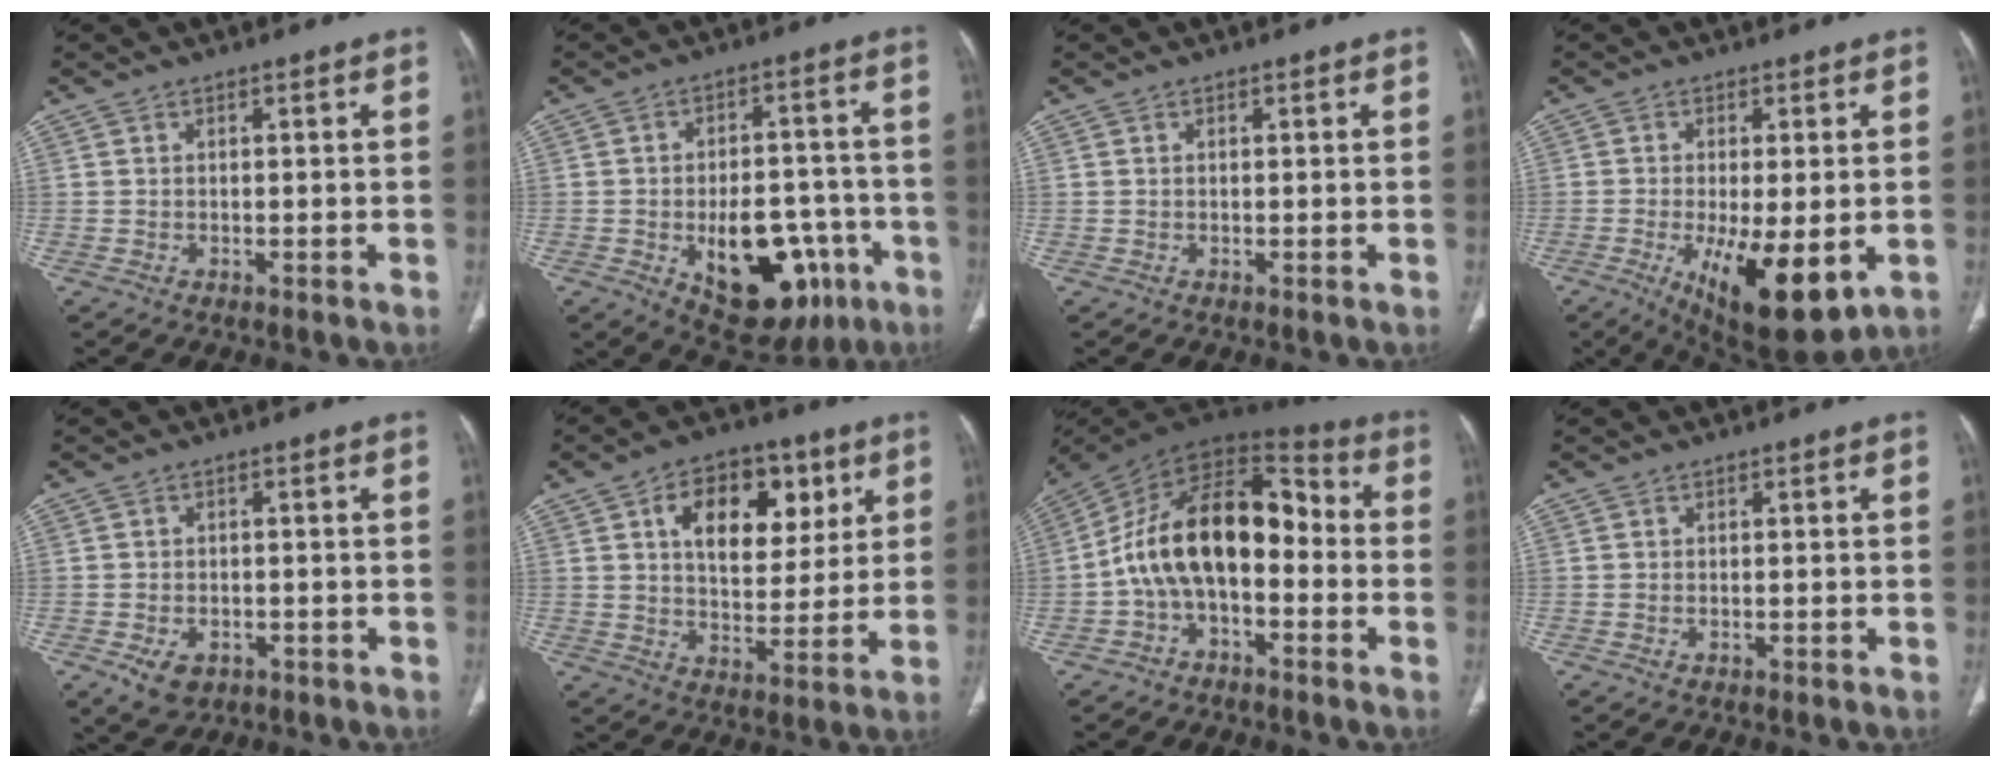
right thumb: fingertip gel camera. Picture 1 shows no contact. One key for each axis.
{"total": 18.5, "fx": -6.7, "fy": 10.6, "fz": 13.6, "tx": -0.156, "ty": 0.032, "tz": -0.074}
{"total": 0.0}
{"total": 14.8, "fx": -4.1, "fy": 5.4, "fz": 13.1, "tx": -0.201, "ty": -0.022, "tz": -0.046}
{"total": 5.4, "fx": -2.5, "fy": 3.7, "fz": 3.0, "tx": -0.050, "ty": 0.007, "tz": -0.030}
{"total": 15.7, "fx": 5.7, "fy": 9.7, "fz": 11.0, "tx": -0.122, "ty": -0.010, "tz": 0.094}
{"total": 17.5, "fx": -2.4, "fy": 10.1, "fz": 14.1, "tx": -0.219, "ty": 0.073, "tz": -0.053}
{"total": 0.6, "fx": -0.3, "fy": 0.4, "fz": 0.4, "tx": -0.012, "ty": 0.006, "tz": -0.001}